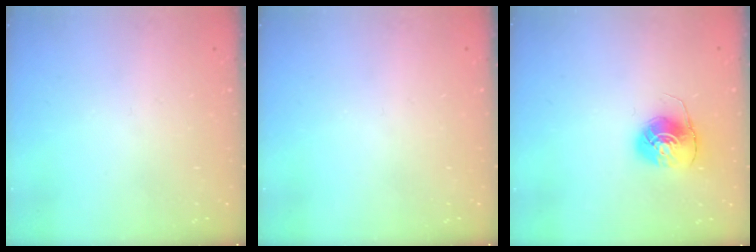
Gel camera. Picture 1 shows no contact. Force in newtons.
{"total": 0.0}
{"total": 7.9, "press": 7.9, "slide": 0.1}